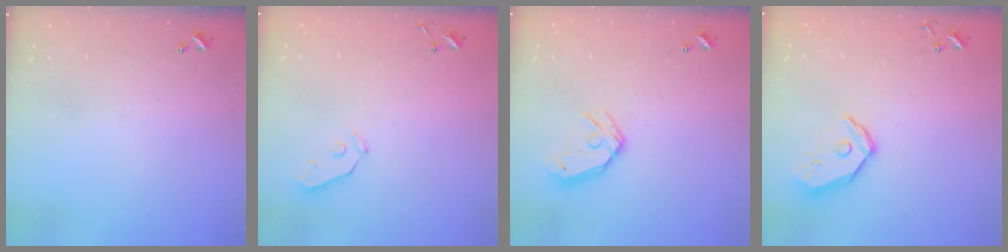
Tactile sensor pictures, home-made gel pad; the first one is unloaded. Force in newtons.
{"total": 4.0, "press": 4.0, "slide": 0.2}
{"total": 11.2, "press": 11.0, "slide": 1.8}
{"total": 12.3, "press": 12.1, "slide": 1.9}